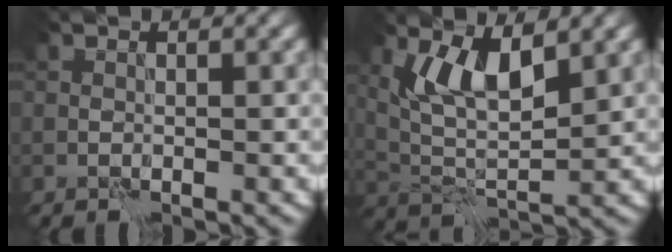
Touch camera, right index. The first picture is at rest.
{"total": 5.2, "force": [2.7, 1.7, 4.0], "torque": [-0.084, -0.013, 0.056]}